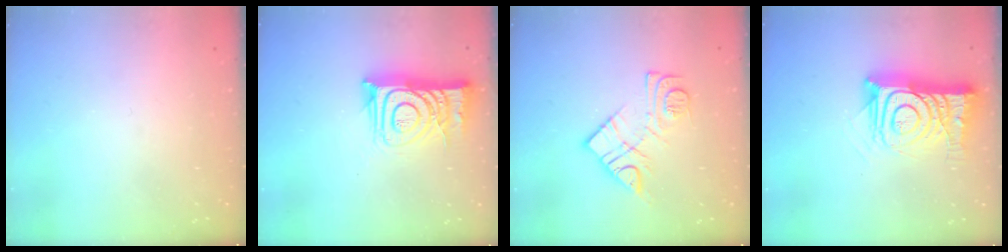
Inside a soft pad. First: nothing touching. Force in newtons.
{"total": 12.3, "press": 12.3, "slide": 1.3}
{"total": 11.0, "press": 10.9, "slide": 0.7}
{"total": 16.3, "press": 16.2, "slide": 1.4}